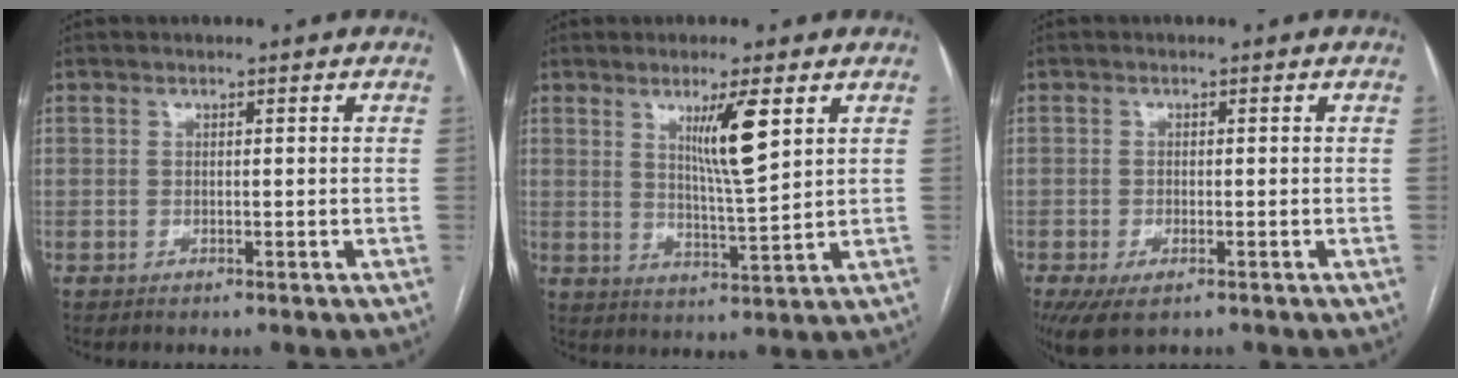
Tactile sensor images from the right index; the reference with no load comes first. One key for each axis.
{"total": 7.4, "fx": 3.2, "fy": -0.1, "fz": 6.7, "tx": -0.117, "ty": -0.015, "tz": 0.058}
{"total": 5.4, "fx": -3.3, "fy": 2.2, "fz": 3.6, "tx": -0.064, "ty": -0.011, "tz": -0.053}